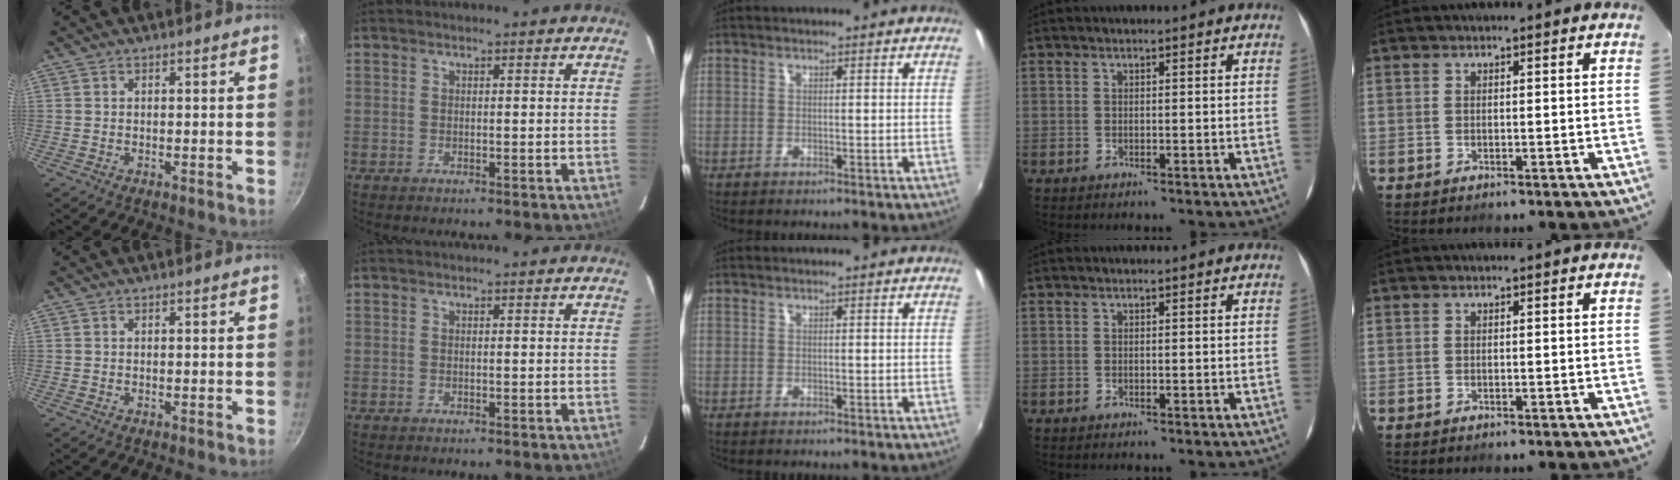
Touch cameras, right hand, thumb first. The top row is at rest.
{}